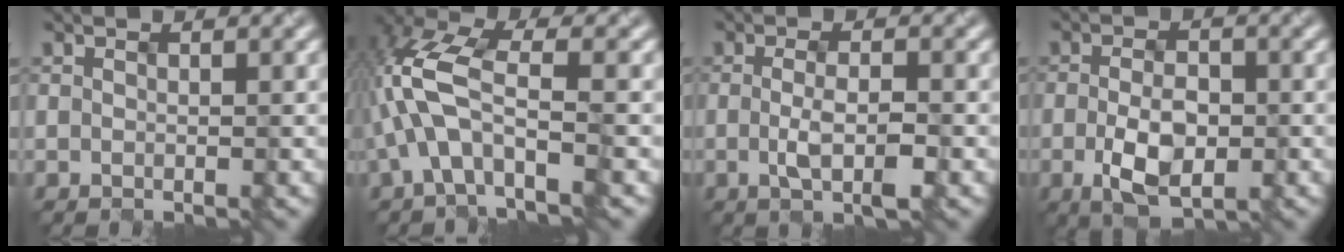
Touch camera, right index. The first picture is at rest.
{"total": 7.7, "force": [-2.2, 3.4, 6.5], "torque": [-0.157, 0.022, -0.051]}
{"total": 2.8, "force": [-1.1, 0.5, 2.5], "torque": [-0.054, -0.006, -0.012]}
{"total": 4.6, "force": [-1.5, 2.4, 3.7], "torque": [-0.070, -0.005, -0.020]}